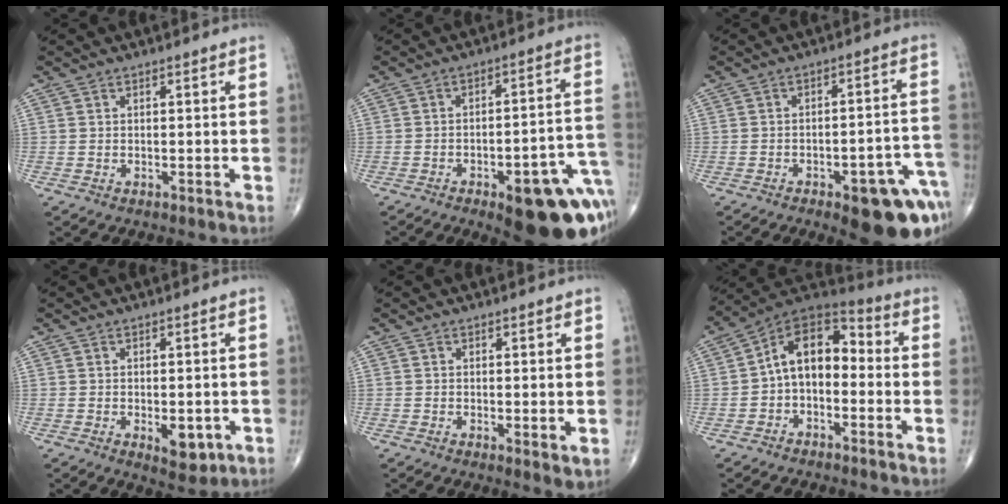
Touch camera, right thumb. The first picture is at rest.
{"total": 20.5, "force": [-8.6, 7.1, 17.2], "torque": [-0.157, 0.044, -0.097]}
{"total": 16.0, "force": [-8.0, 5.7, 12.6], "torque": [-0.107, 0.052, -0.091]}
{"total": 5.1, "force": [-1.3, 2.6, 4.2], "torque": [-0.042, -0.008, -0.010]}
{"total": 2.6, "force": [0.1, 0.7, 2.5], "torque": [-0.040, -0.012, 0.001]}
{"total": 11.6, "force": [-1.0, 7.5, 8.8], "torque": [-0.112, 0.046, -0.036]}